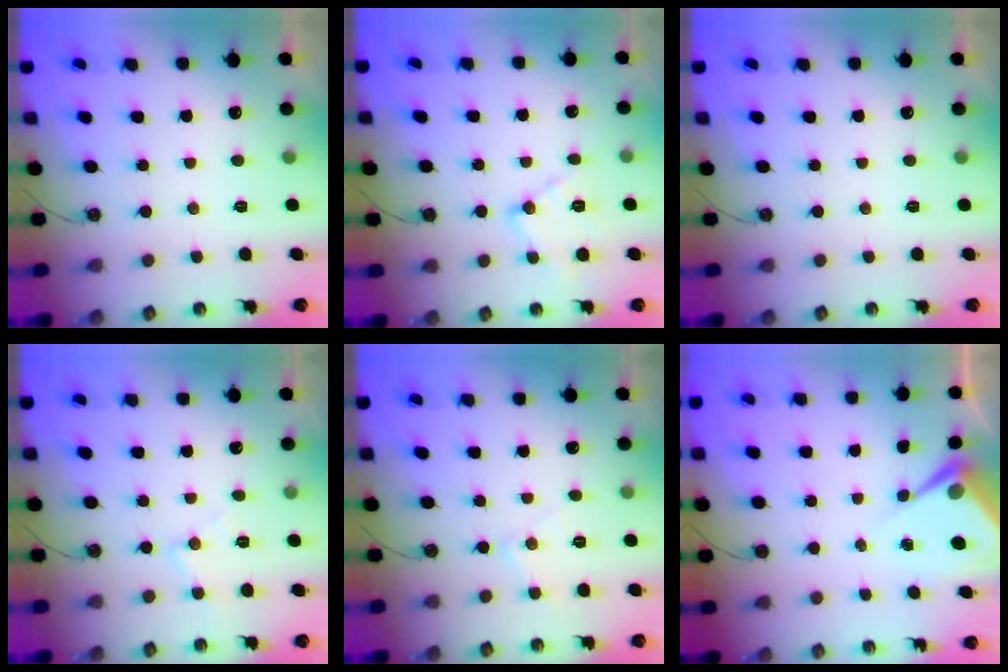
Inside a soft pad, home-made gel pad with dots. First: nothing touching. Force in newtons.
{"total": 11.9, "press": 11.9, "slide": 0.8}
{"total": 0.0}
{"total": 6.4, "press": 6.4, "slide": 0.4}
{"total": 5.4, "press": 5.4, "slide": 0.3}
{"total": 7.4, "press": 7.4, "slide": 0.4}